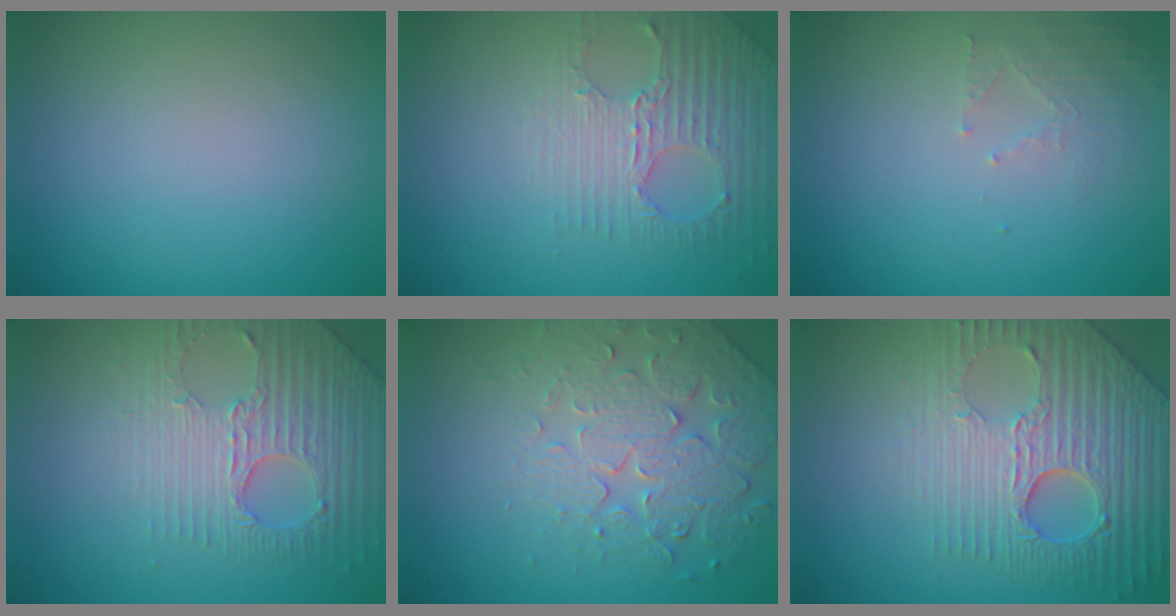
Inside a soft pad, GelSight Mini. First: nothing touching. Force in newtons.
{"total": 2.8, "press": 2.7, "slide": 0.9}
{"total": 1.7, "press": 1.7, "slide": 0.3}
{"total": 4.0, "press": 3.8, "slide": 1.1}
{"total": 4.5, "press": 4.4, "slide": 0.9}
{"total": 7.2, "press": 5.7, "slide": 4.5}